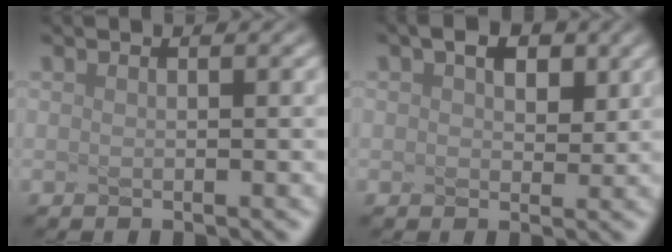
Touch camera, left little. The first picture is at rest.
{"total": 0.0}